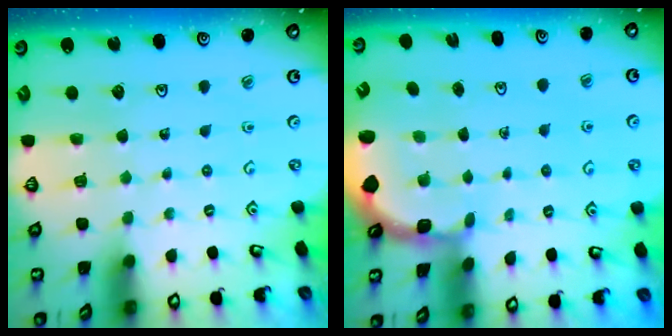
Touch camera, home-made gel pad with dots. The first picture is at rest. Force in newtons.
{"total": 1.7, "press": 1.6, "slide": 0.5}